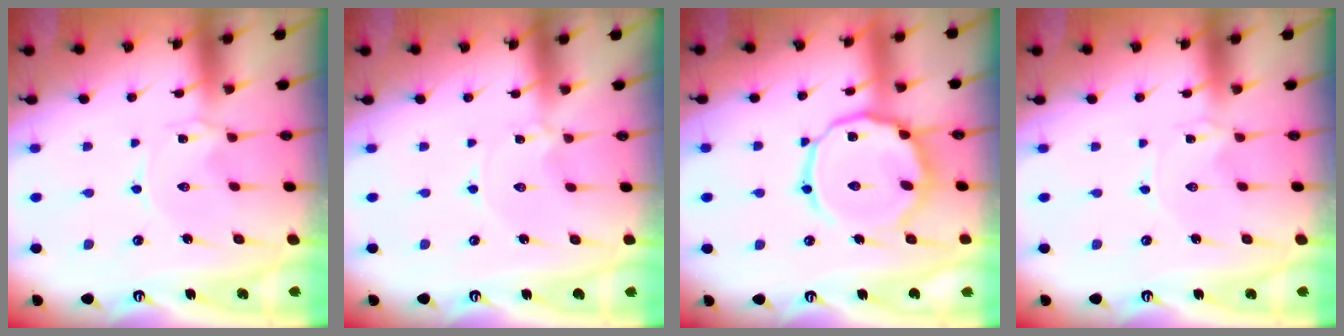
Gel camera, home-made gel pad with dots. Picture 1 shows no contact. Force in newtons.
{"total": 0.0}
{"total": 14.9, "press": 14.8, "slide": 1.3}
{"total": 0.0}